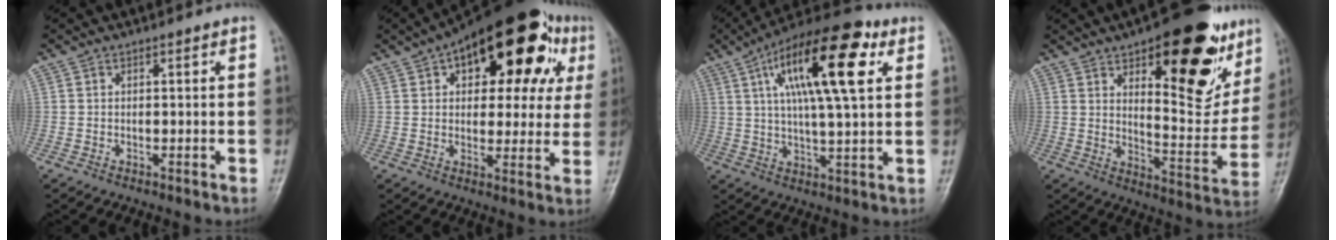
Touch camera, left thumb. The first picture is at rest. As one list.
[{"total": 24.4, "force": [10.0, 12.1, 18.6], "torque": [-0.225, 0.021, 0.136]}, {"total": 20.0, "force": [7.1, 6.2, 17.7], "torque": [-0.281, 0.001, 0.109]}, {"total": 24.2, "force": [12.5, 9.8, 18.2], "torque": [-0.192, -0.055, 0.180]}]